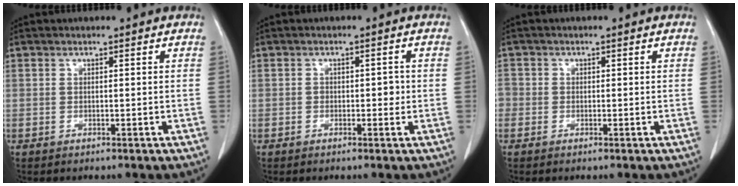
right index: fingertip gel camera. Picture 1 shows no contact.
{"total": 1.7, "force": [-0.1, 1.1, 1.3], "torque": [-0.009, 0.006, 0.000]}
{"total": 2.1, "force": [-0.5, 2.0, 0.4], "torque": [-0.002, 0.007, -0.015]}